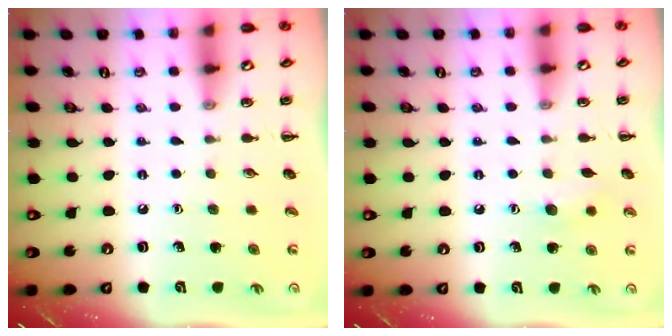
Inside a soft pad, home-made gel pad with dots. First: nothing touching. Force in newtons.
{"total": 5.7, "press": 5.5, "slide": 1.5}